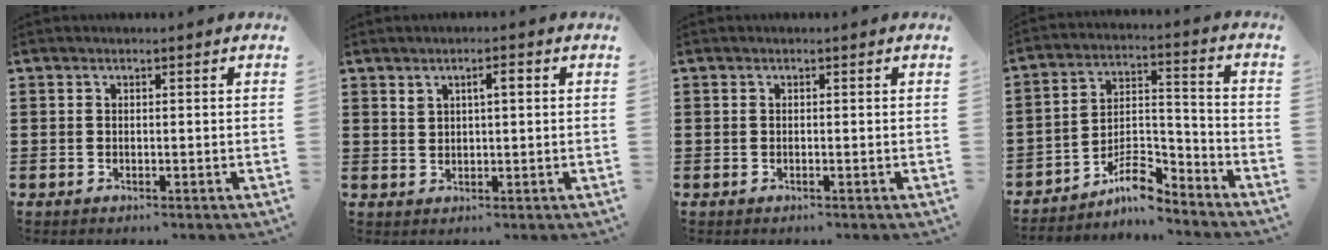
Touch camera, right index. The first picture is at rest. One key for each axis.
{"total": 2.5, "fx": 1.1, "fy": 0.9, "fz": 2.1, "tx": -0.036, "ty": 0.002, "tz": 0.015}
{"total": 0.0}
{"total": 8.0, "fx": -6.5, "fy": 2.7, "fz": 3.7, "tx": -0.064, "ty": 0.018, "tz": -0.124}